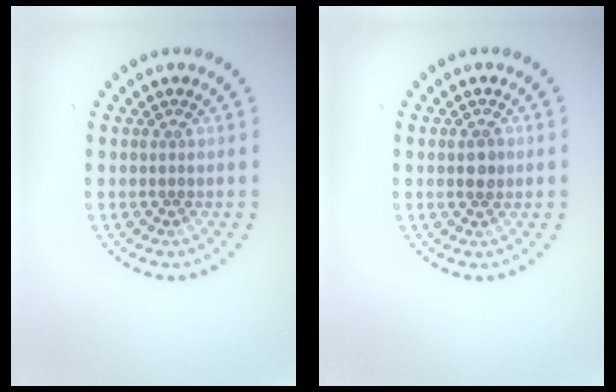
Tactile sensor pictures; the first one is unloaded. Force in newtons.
{"total": 1.4, "press": 1.4, "slide": 0.1}